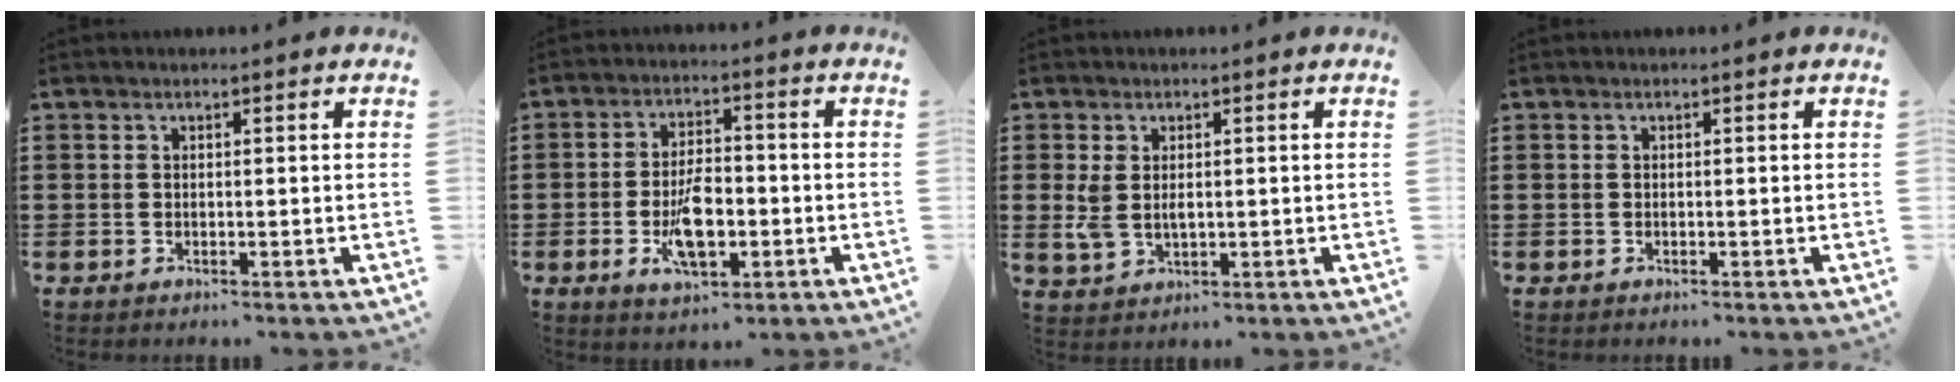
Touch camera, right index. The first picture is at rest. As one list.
[{"total": 7.6, "force": [-2.1, 3.4, 6.4], "torque": [-0.124, -0.003, -0.043]}, {"total": 3.2, "force": [0.3, 1.9, 2.6], "torque": [-0.061, 0.004, 0.002]}, {"total": 0.0}]